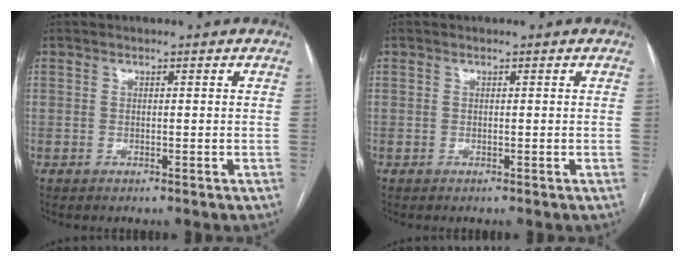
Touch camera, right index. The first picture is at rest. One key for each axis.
{"total": 0.0}